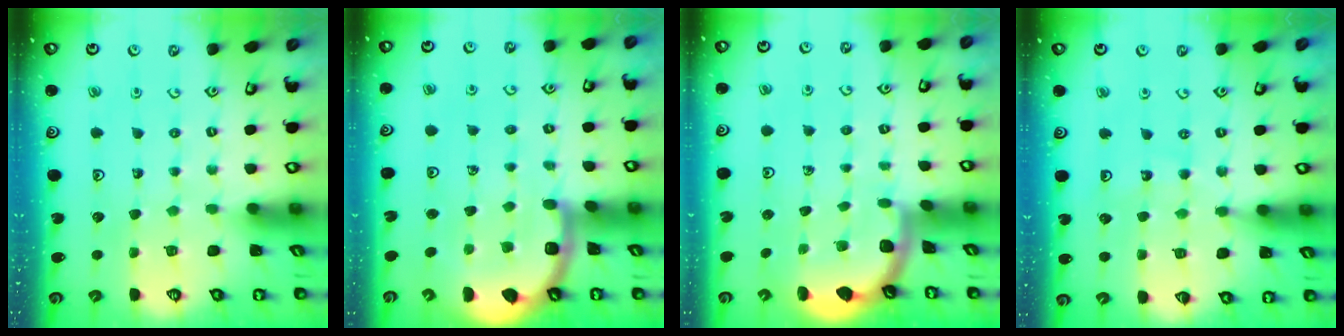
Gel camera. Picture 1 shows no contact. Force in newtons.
{"total": 6.3, "press": 6.0, "slide": 1.9}
{"total": 1.7, "press": 1.6, "slide": 0.1}
{"total": 9.5, "press": 8.9, "slide": 3.4}